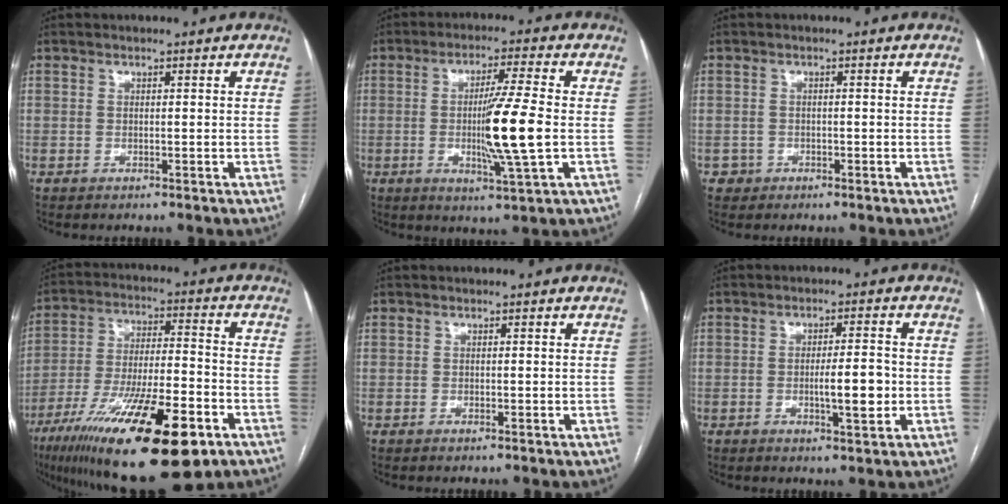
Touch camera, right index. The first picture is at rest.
{"total": 10.4, "force": [-1.2, -0.6, 10.3], "torque": [-0.184, -0.014, -0.024]}
{"total": 1.7, "force": [-0.8, 1.4, -0.4], "torque": [0.009, 0.010, -0.015]}
{"total": 23.4, "force": [-13.3, 4.8, 18.6], "torque": [-0.303, -0.037, -0.221]}
{"total": 0.0}
{"total": 5.7, "force": [-1.1, 0.9, 5.6], "torque": [-0.091, -0.005, -0.016]}